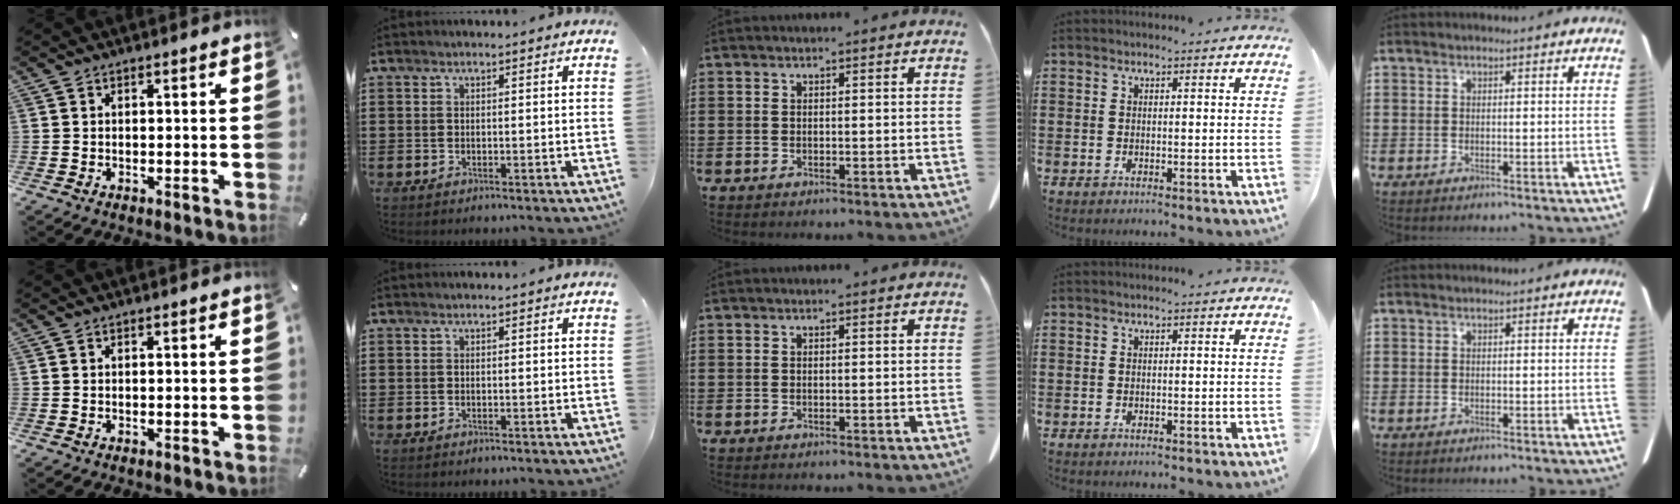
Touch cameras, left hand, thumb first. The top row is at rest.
{}